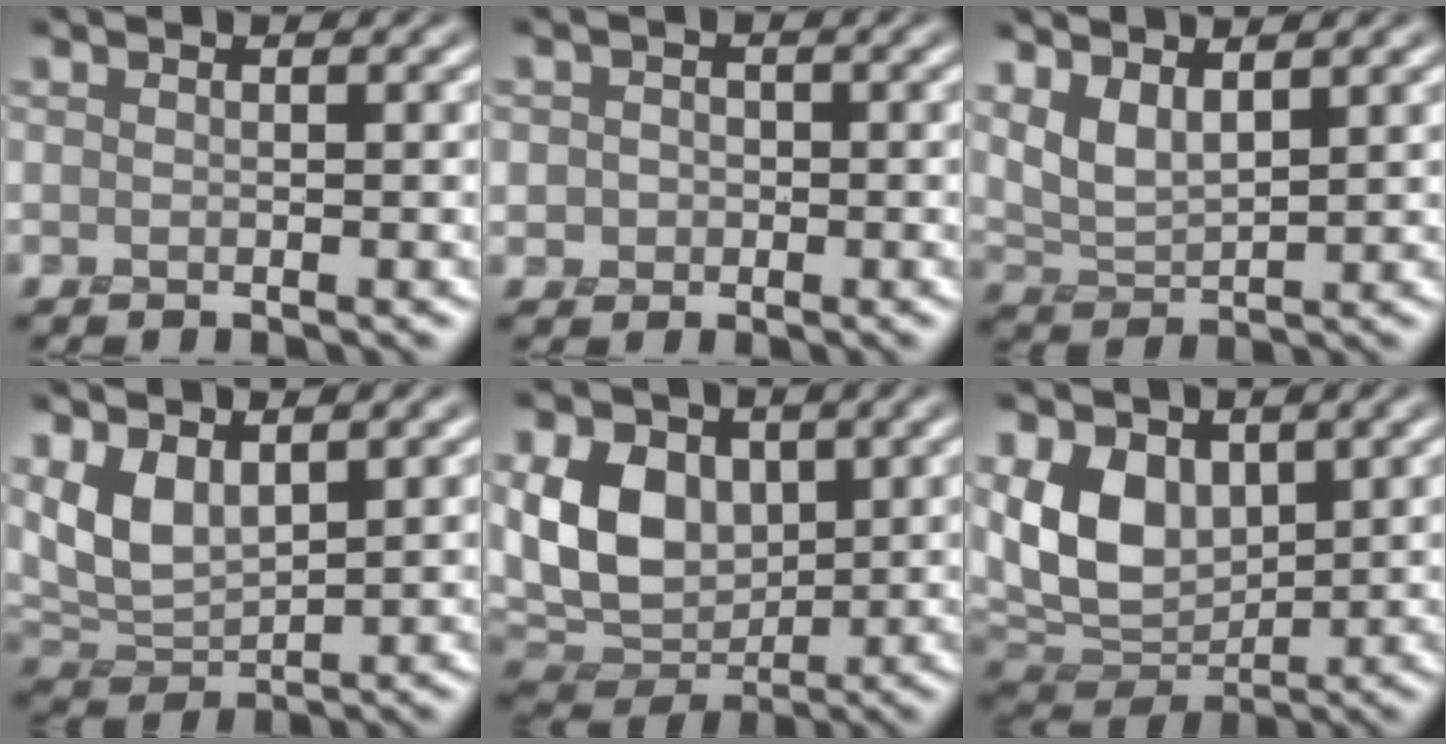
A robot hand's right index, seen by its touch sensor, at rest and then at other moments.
{"total": 1.7, "force": [-0.3, 1.7, 0.4], "torque": [0.007, -0.002, -0.006]}
{"total": 3.3, "force": [2.0, 1.3, 2.3], "torque": [-0.056, -0.005, 0.044]}
{"total": 4.7, "force": [2.2, 2.4, 3.4], "torque": [-0.082, -0.005, 0.048]}
{"total": 8.6, "force": [1.5, 6.3, 5.7], "torque": [-0.123, -0.006, 0.020]}
{"total": 7.5, "force": [1.9, 5.0, 5.2], "torque": [-0.115, -0.013, 0.033]}